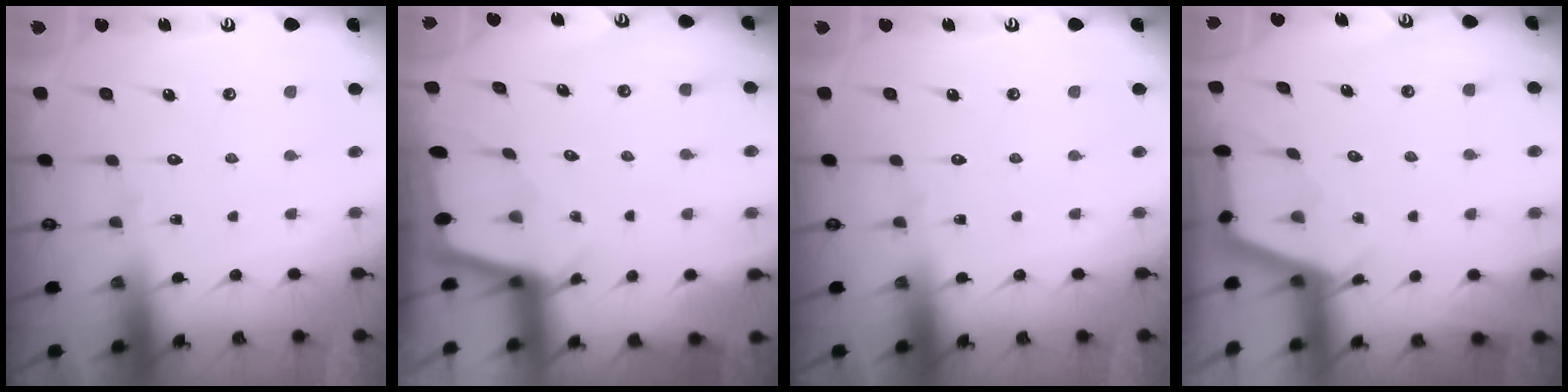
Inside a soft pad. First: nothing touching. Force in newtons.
{"total": 2.1, "press": 2.1, "slide": 0.3}
{"total": 0.0}
{"total": 2.6, "press": 2.6, "slide": 0.3}